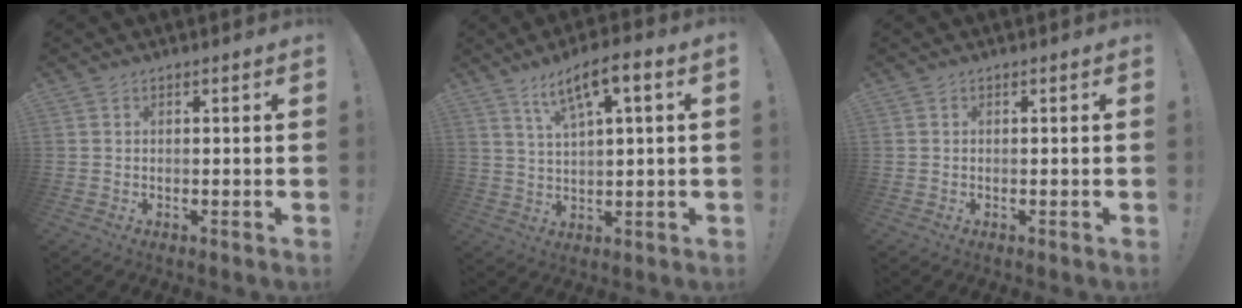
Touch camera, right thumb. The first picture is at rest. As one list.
[{"total": 8.5, "force": [4.0, 1.8, 7.3], "torque": [-0.129, -0.012, 0.069]}, {"total": 0.0}]